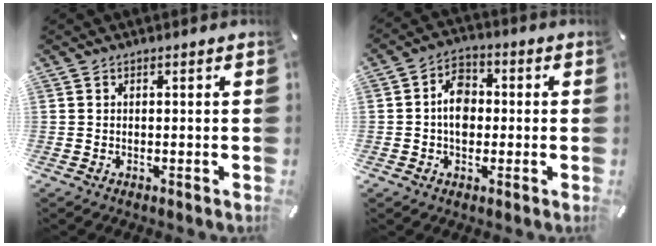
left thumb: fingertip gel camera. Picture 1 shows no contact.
{"total": 7.1, "force": [-0.2, 5.3, 4.7], "torque": [-0.073, 0.005, -0.008]}